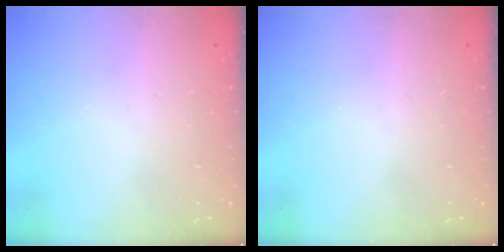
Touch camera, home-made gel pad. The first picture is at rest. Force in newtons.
{"total": 0.0}